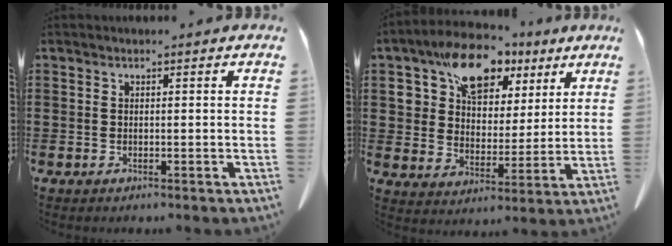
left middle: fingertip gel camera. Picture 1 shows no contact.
{"total": 12.2, "force": [8.0, 7.5, 5.4], "torque": [-0.117, -0.012, 0.149]}